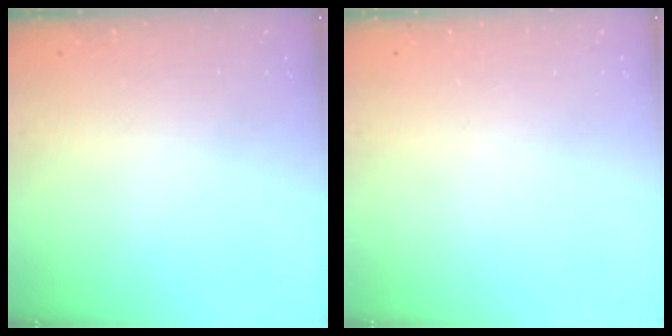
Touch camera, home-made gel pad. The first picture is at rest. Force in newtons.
{"total": 0.0}